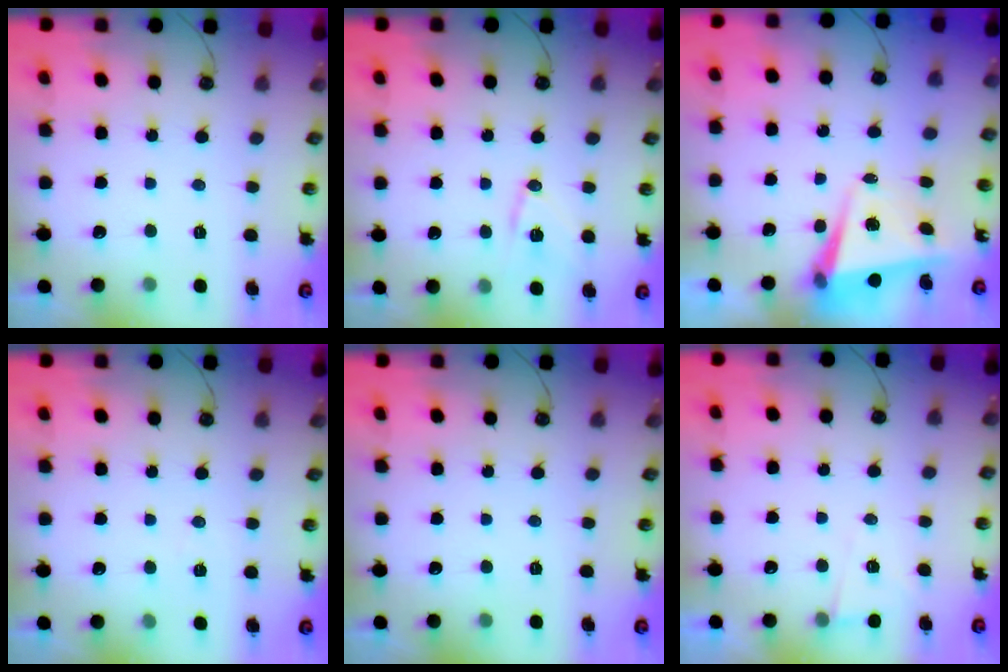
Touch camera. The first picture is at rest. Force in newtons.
{"total": 10.5, "press": 10.4, "slide": 1.2}
{"total": 4.8, "press": 4.7, "slide": 1.1}
{"total": 6.1, "press": 4.1, "slide": 4.6}
{"total": 0.0}
{"total": 4.7, "press": 4.2, "slide": 2.0}